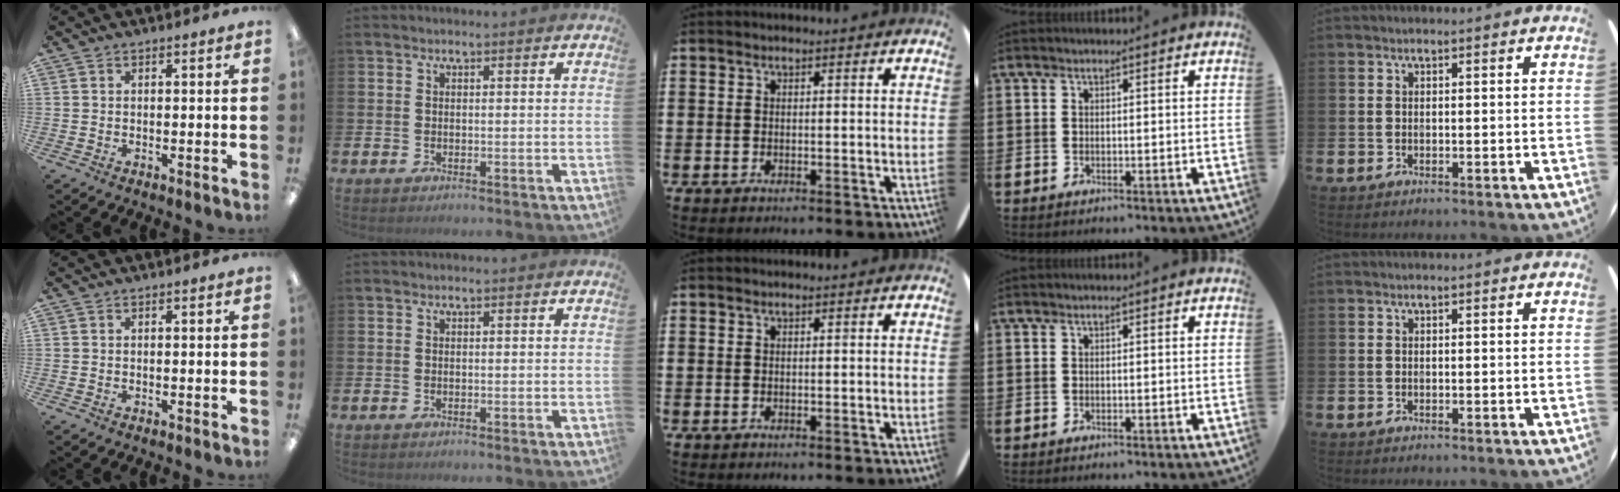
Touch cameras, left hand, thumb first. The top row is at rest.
{}